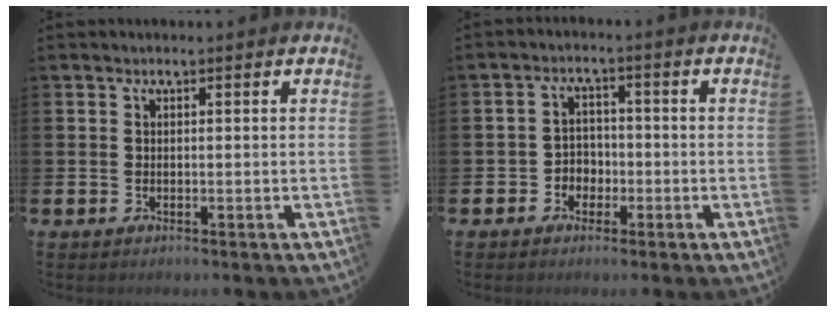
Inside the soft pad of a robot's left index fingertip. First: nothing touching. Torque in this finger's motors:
{"motor_torque": [-0.05, 0.11, -0.01, 0.00]}